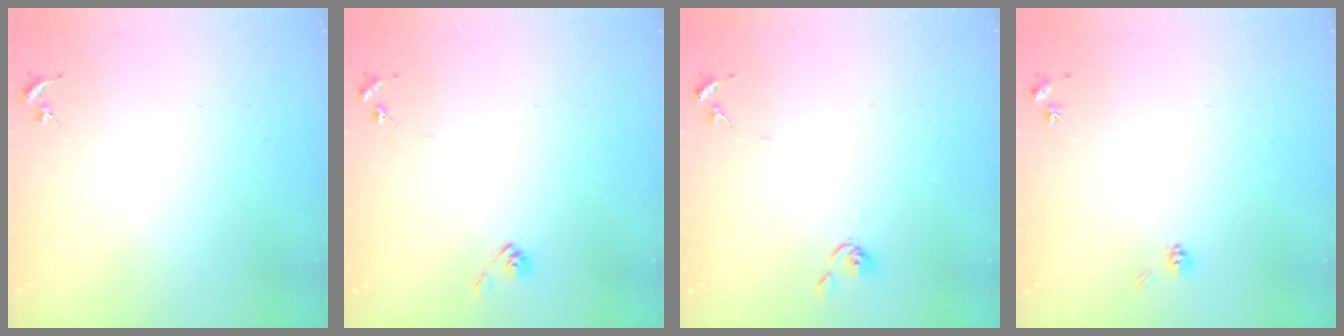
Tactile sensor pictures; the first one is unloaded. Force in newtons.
{"total": 6.2, "press": 6.2, "slide": 0.5}
{"total": 6.7, "press": 6.7, "slide": 0.6}
{"total": 4.6, "press": 4.4, "slide": 1.2}